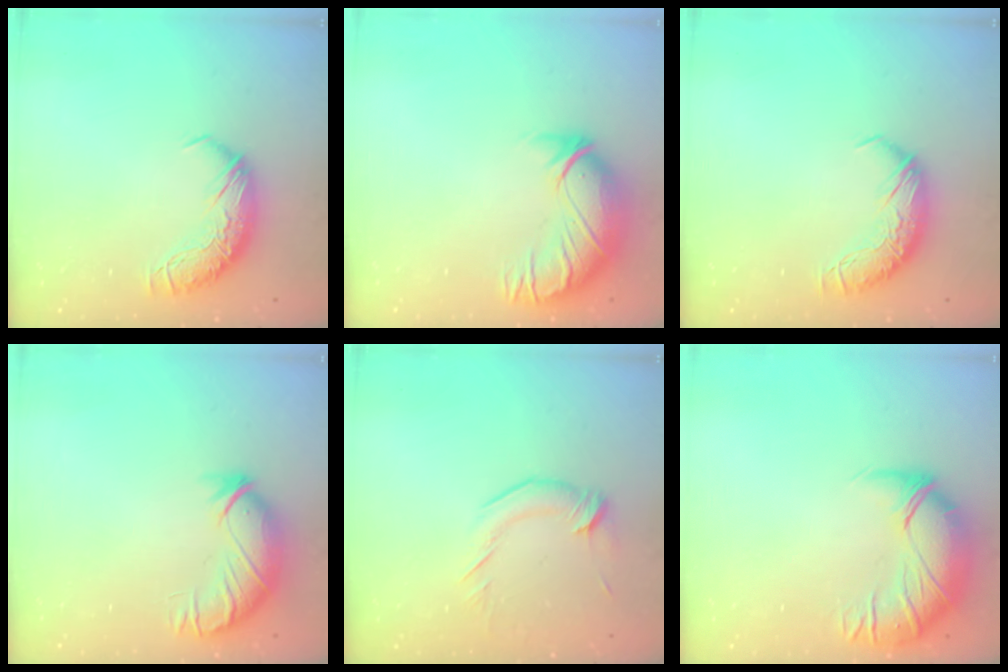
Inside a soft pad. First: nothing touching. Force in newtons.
{"total": 3.0, "press": 0.3, "slide": 3.0}
{"total": 0.0}
{"total": 3.4, "press": 2.7, "slide": 2.0}
{"total": 2.1, "press": 2.1, "slide": 0.5}
{"total": 2.7, "press": 1.3, "slide": 2.4}